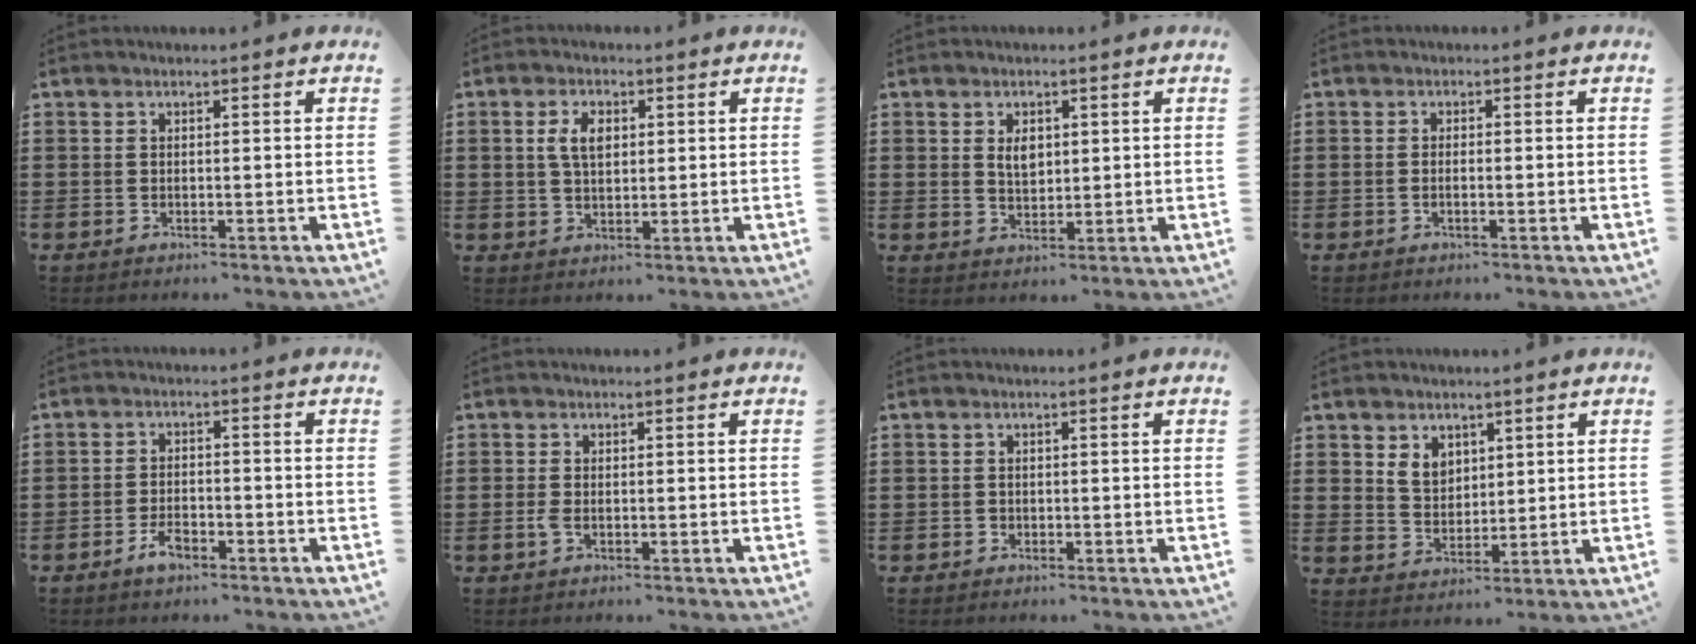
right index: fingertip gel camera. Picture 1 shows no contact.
{"total": 4.4, "force": [1.0, 2.5, 3.5], "torque": [-0.077, 0.013, 0.015]}
{"total": 3.1, "force": [0.9, 1.9, 2.3], "torque": [-0.043, 0.004, 0.014]}
{"total": 0.9, "force": [-0.4, -0.1, 0.8], "torque": [-0.017, -0.008, -0.006]}
{"total": 3.4, "force": [-2.0, 1.4, 2.3], "torque": [-0.046, 0.003, -0.041]}
{"total": 1.3, "force": [-0.4, 0.5, 1.1], "torque": [-0.029, -0.006, -0.009]}
{"total": 0.6, "force": [-0.4, 0.5, 0.2], "torque": [-0.004, 0.002, -0.008]}
{"total": 4.3, "force": [2.6, 3.2, 1.2], "torque": [-0.037, 0.011, 0.048]}